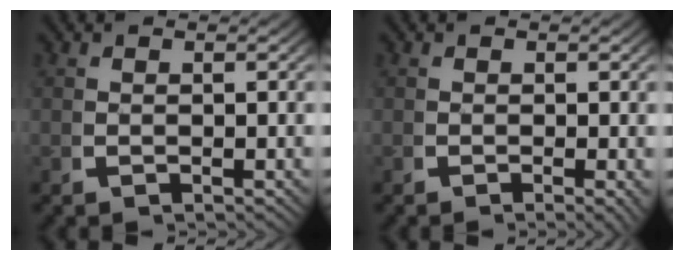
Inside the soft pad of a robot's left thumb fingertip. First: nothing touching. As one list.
[{"total": 1.2, "force": [-0.6, 0.2, 1.1], "torque": [-0.018, -0.003, -0.007]}]